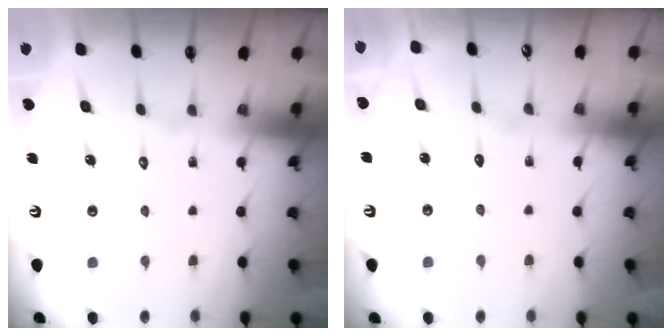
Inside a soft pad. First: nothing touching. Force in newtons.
{"total": 2.9, "press": 2.9, "slide": 0.2}